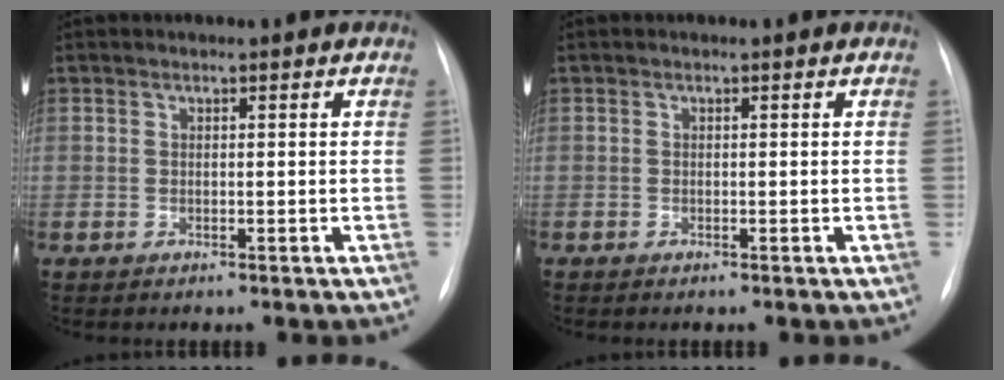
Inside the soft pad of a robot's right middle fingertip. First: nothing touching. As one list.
[{"total": 0.0}]